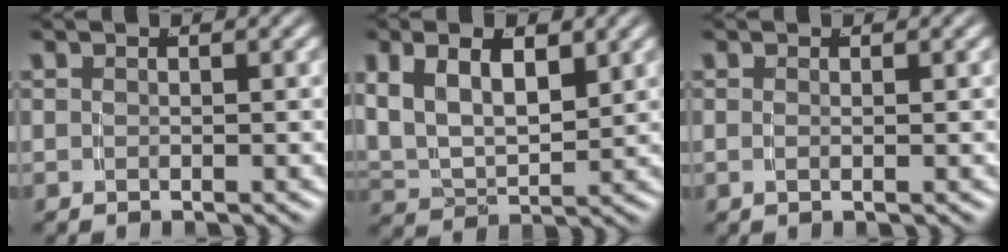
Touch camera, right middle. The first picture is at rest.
{"total": 8.7, "force": [1.5, 6.7, 5.3], "torque": [-0.112, -0.006, 0.021]}
{"total": 0.6, "force": [0.1, -0.1, 0.6], "torque": [-0.011, -0.003, 0.003]}